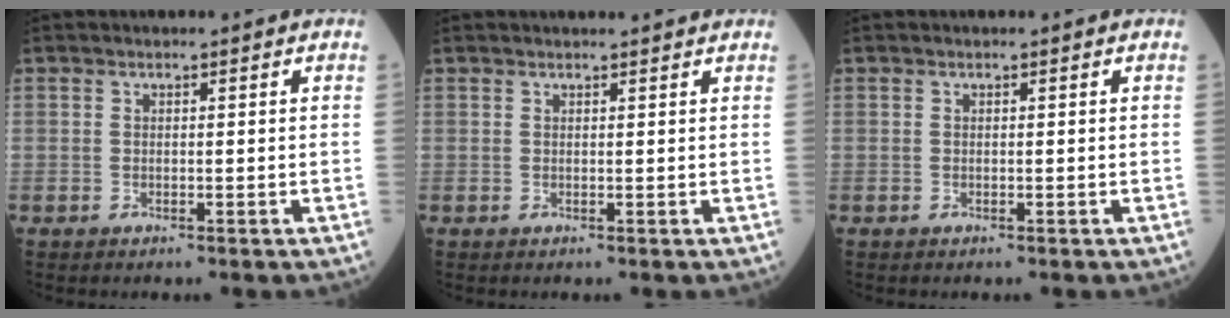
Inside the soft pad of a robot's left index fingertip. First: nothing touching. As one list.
[{"total": 3.1, "force": [3.0, 0.0, 0.7], "torque": [-0.010, 0.017, 0.034]}, {"total": 0.0}]